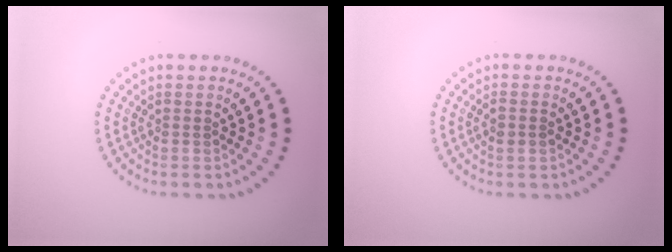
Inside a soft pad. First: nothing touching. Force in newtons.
{"total": 1.1, "press": 1.1, "slide": 0.3}